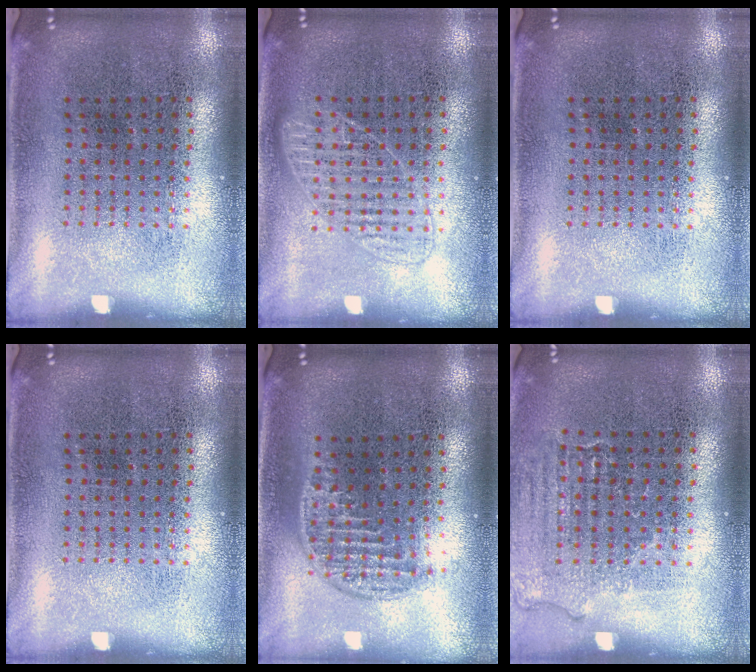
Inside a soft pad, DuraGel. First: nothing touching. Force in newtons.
{"total": 2.0, "press": 2.0, "slide": 0.4}
{"total": 0.0}
{"total": 0.0}
{"total": 1.2, "press": 1.0, "slide": 0.7}
{"total": 1.1, "press": 1.0, "slide": 0.1}